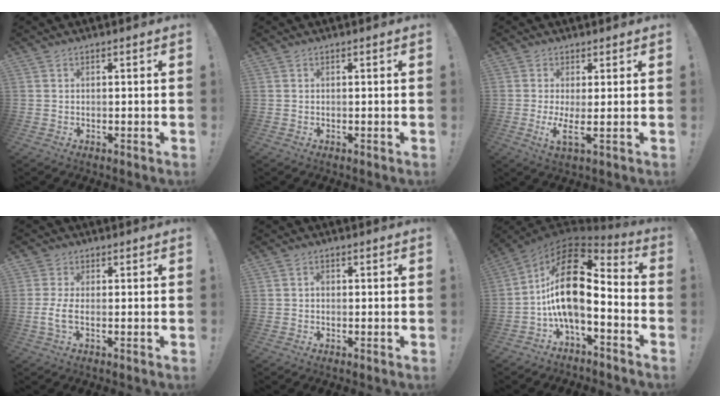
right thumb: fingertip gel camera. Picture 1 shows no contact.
{"total": 0.0}
{"total": 4.9, "force": [0.8, 0.2, 4.8], "torque": [-0.087, -0.027, 0.012]}
{"total": 4.1, "force": [-0.6, 1.8, 3.6], "torque": [-0.066, -0.005, -0.010]}
{"total": 1.1, "force": [-0.5, 0.9, 0.4], "torque": [-0.012, 0.006, -0.008]}
{"total": 18.5, "force": [1.3, 8.6, 16.3], "torque": [-0.290, -0.007, 0.020]}